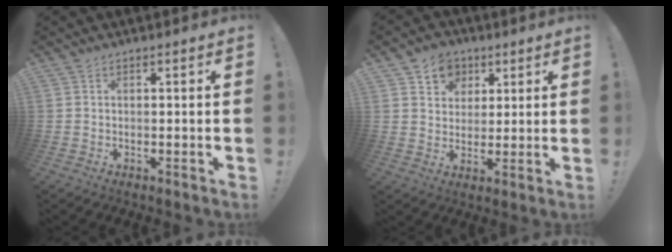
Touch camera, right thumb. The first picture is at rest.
{"total": 8.1, "force": [3.8, 7.1, 1.3], "torque": [-0.010, -0.031, 0.073]}